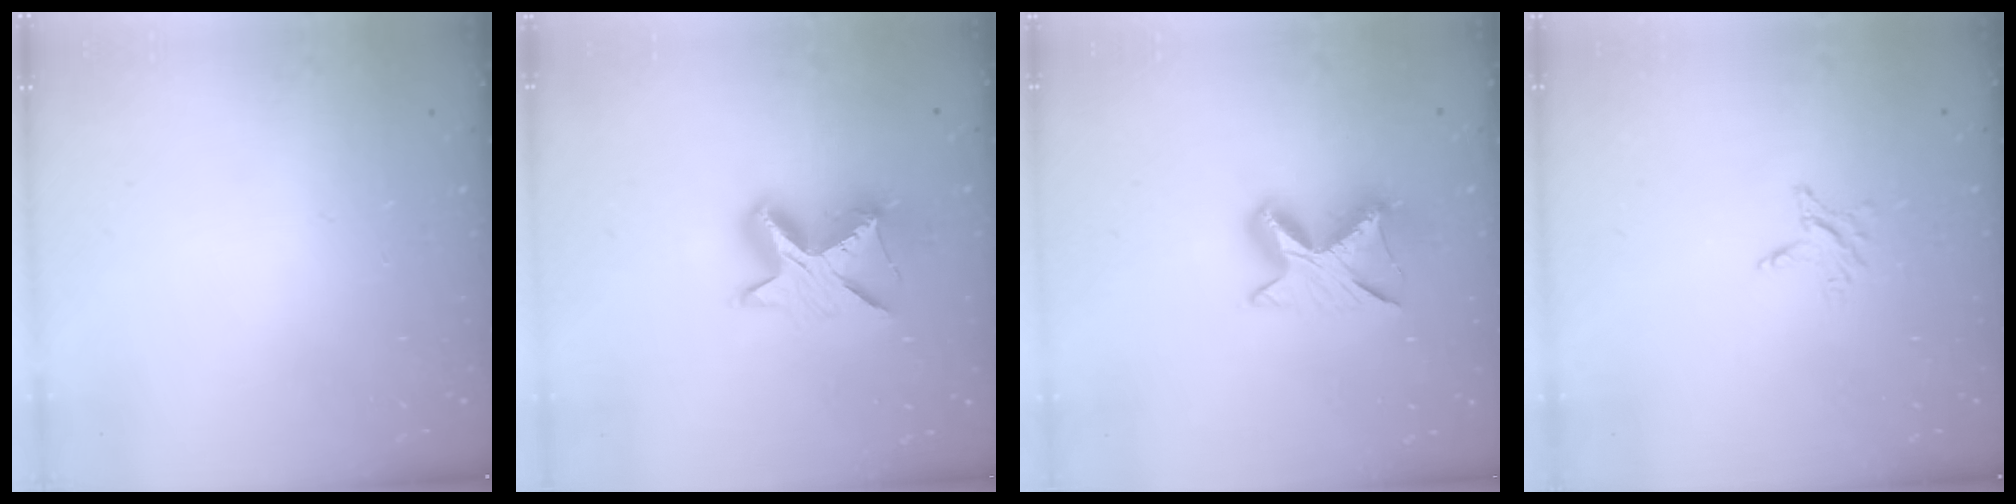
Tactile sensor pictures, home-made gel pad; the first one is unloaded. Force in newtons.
{"total": 10.3, "press": 10.3, "slide": 0.6}
{"total": 9.2, "press": 9.1, "slide": 1.0}
{"total": 2.8, "press": 2.8, "slide": 0.3}